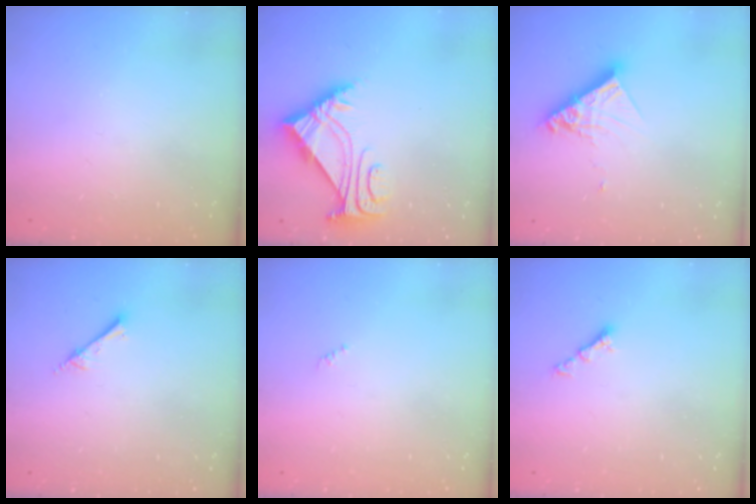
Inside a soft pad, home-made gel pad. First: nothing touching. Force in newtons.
{"total": 5.2, "press": 5.1, "slide": 0.7}
{"total": 10.1, "press": 10.1, "slide": 0.9}
{"total": 2.2, "press": 2.2, "slide": 0.3}
{"total": 0.0}
{"total": 3.4, "press": 3.3, "slide": 0.6}